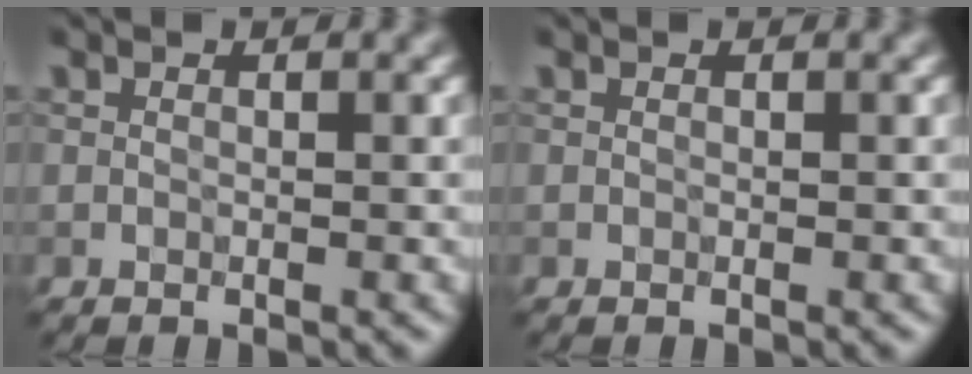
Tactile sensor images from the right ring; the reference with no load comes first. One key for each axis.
{"total": 0.0}